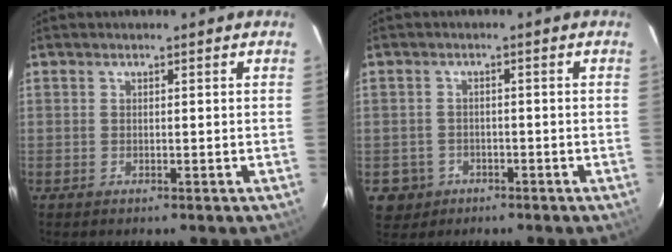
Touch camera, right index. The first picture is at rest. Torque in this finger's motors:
{"motor_torque": [-0.36, 0.14, -1.05, -0.21]}